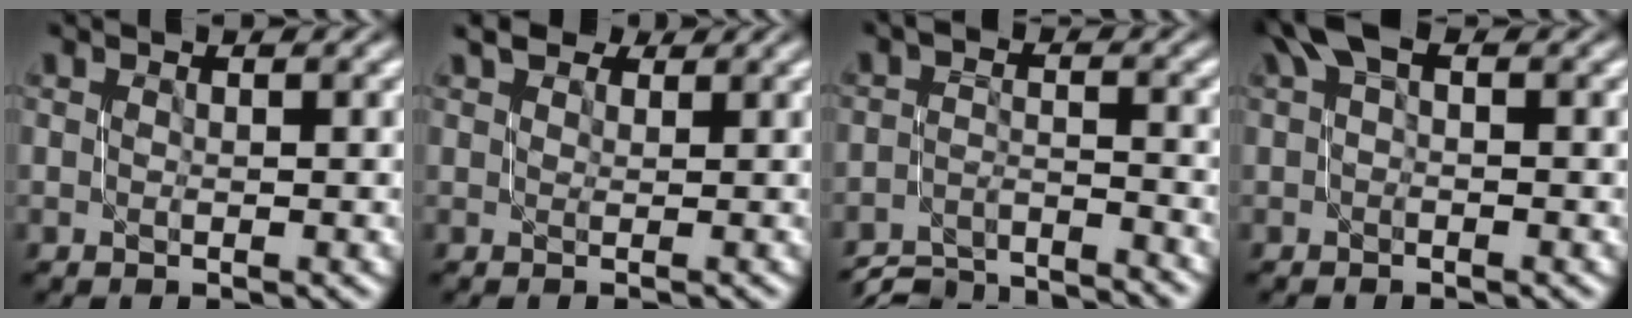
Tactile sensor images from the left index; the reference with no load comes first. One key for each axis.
{"total": 2.8, "fx": 2.4, "fy": 1.0, "fz": 1.1, "tx": -0.019, "ty": 0.009, "tz": 0.025}
{"total": 7.2, "fx": -7.0, "fy": 1.1, "fz": 1.4, "tx": -0.021, "ty": -0.008, "tz": -0.117}
{"total": 2.5, "fx": 1.2, "fy": 0.8, "fz": 2.1, "tx": -0.040, "ty": 0.008, "tz": 0.017}